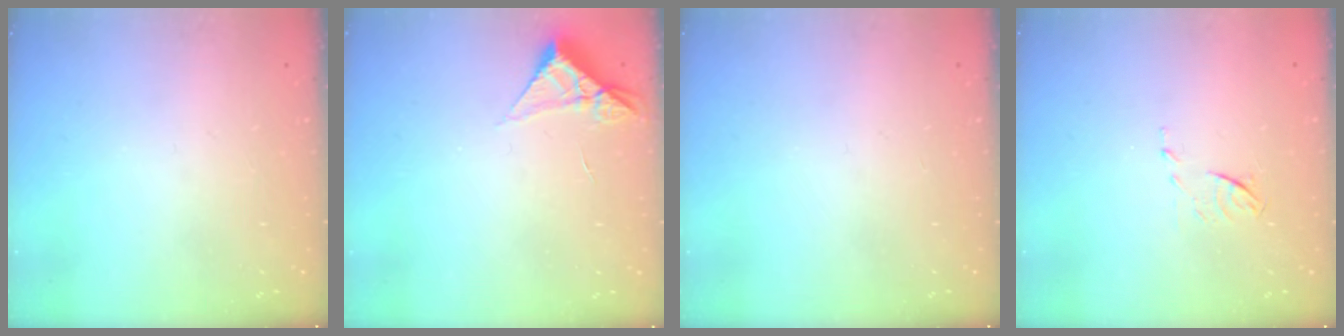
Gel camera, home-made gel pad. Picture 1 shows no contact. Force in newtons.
{"total": 5.2, "press": 5.2, "slide": 0.3}
{"total": 0.0}
{"total": 5.5, "press": 5.5, "slide": 0.8}